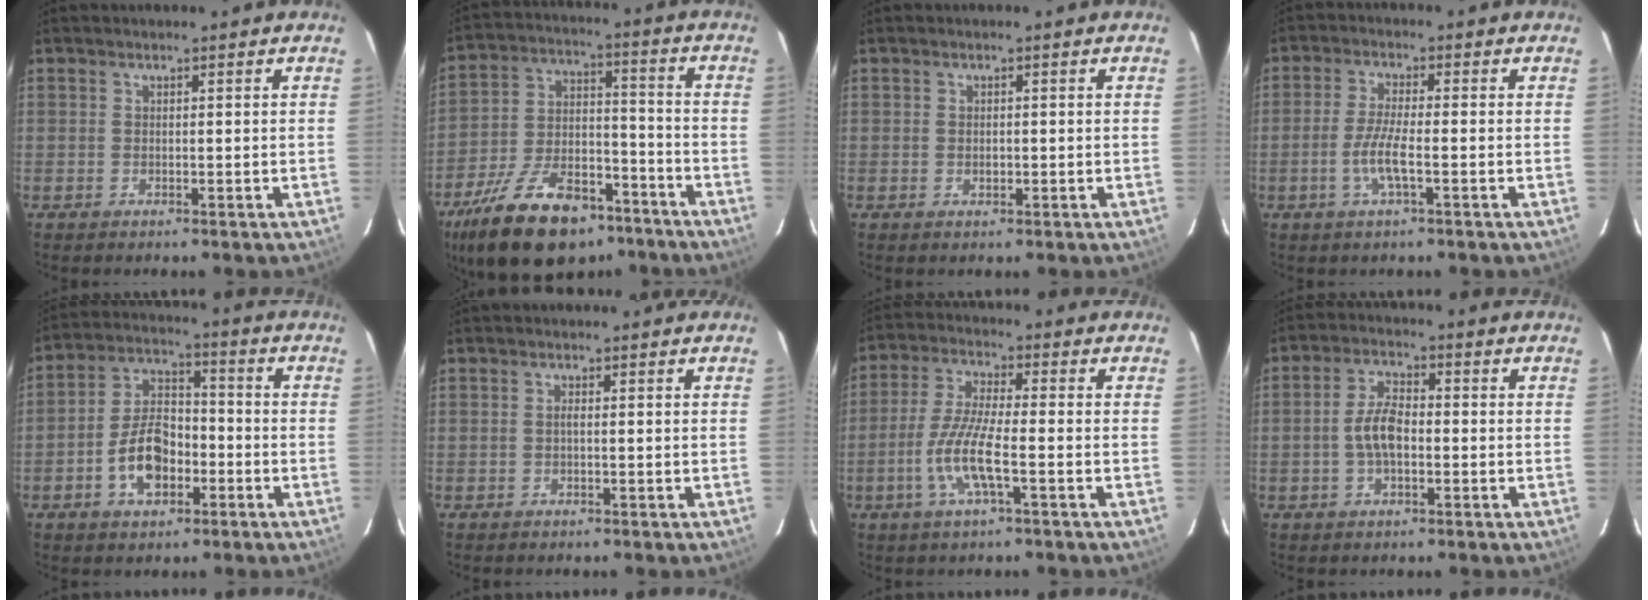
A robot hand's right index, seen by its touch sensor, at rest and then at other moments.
{"total": 22.6, "force": [-15.4, 10.5, 12.8], "torque": [-0.249, -0.004, -0.242]}
{"total": 1.0, "force": [-0.1, 0.9, 0.4], "torque": [-0.005, 0.001, 0.001]}
{"total": 5.2, "force": [-1.8, 0.5, 4.8], "torque": [-0.099, -0.006, -0.036]}
{"total": 10.3, "force": [-4.0, 6.0, 7.4], "torque": [-0.148, 0.021, -0.064]}
{"total": 0.6, "force": [-0.1, -0.1, 0.6], "torque": [-0.009, 0.003, -0.005]}
{"total": 8.9, "force": [-3.1, 1.2, 8.3], "torque": [-0.175, -0.005, -0.061]}
{"total": 5.9, "force": [-1.0, 2.8, 5.1], "torque": [-0.102, 0.011, -0.018]}